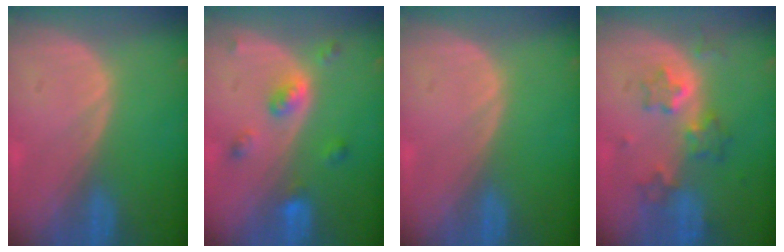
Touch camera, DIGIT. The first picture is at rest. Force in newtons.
{"total": 5.0, "press": 4.4, "slide": 2.5}
{"total": 0.0}
{"total": 6.1, "press": 5.8, "slide": 1.8}